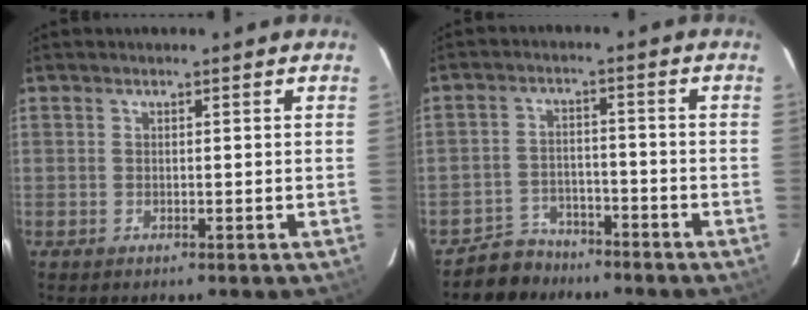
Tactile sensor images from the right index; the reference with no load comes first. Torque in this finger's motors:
{"motor_torque": [0.05, -0.11, -0.17, -0.09]}